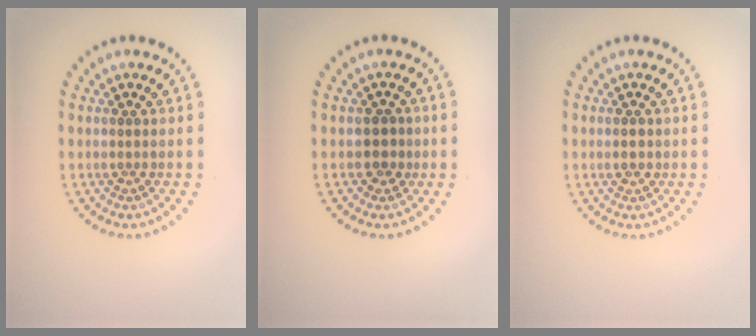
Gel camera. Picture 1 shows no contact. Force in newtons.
{"total": 1.7, "press": 1.5, "slide": 0.8}
{"total": 0.8, "press": 0.8, "slide": 0.1}